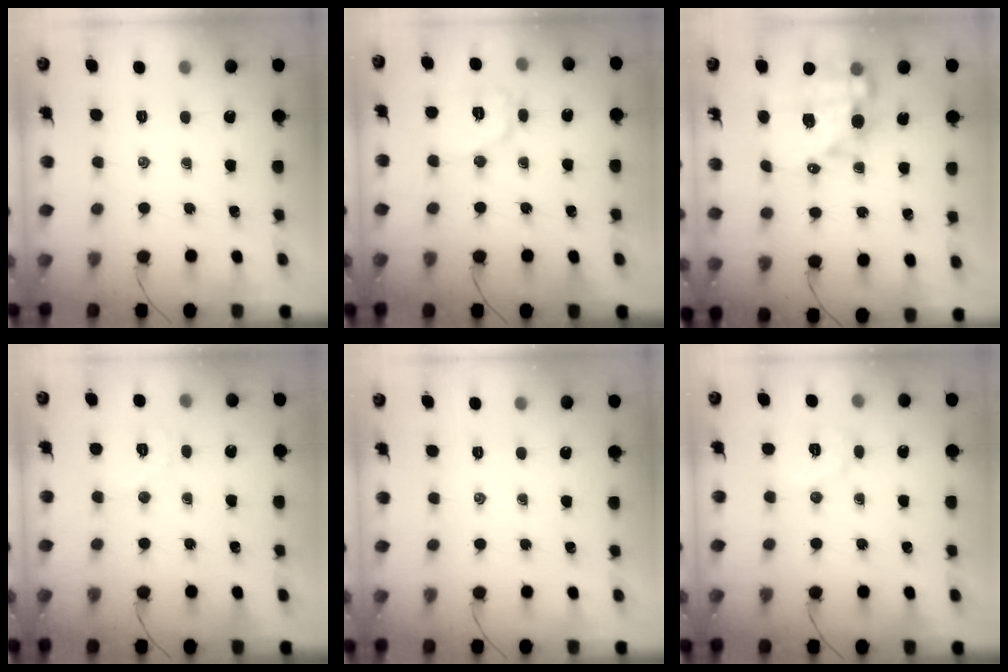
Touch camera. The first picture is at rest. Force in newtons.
{"total": 9.2, "press": 9.2, "slide": 0.5}
{"total": 13.2, "press": 12.9, "slide": 3.1}
{"total": 5.8, "press": 5.7, "slide": 0.8}
{"total": 0.0}
{"total": 6.2, "press": 6.2, "slide": 0.9}